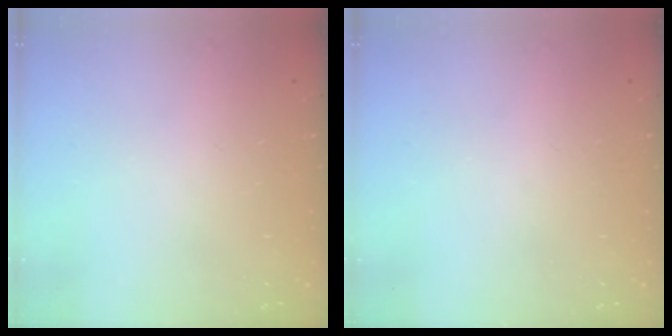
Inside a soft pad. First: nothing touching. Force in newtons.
{"total": 0.0}